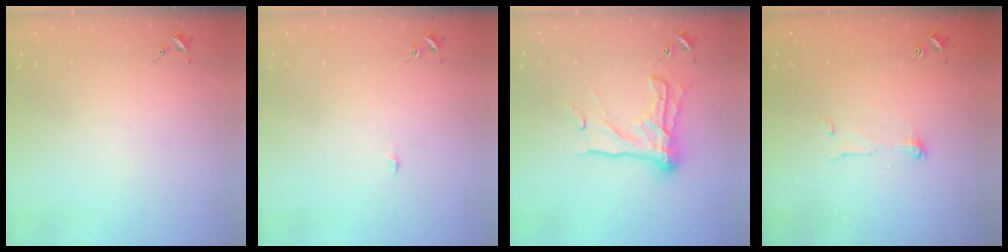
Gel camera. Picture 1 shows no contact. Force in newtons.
{"total": 2.6, "press": 2.6, "slide": 0.2}
{"total": 19.9, "press": 19.8, "slide": 1.8}
{"total": 5.8, "press": 5.8, "slide": 0.5}